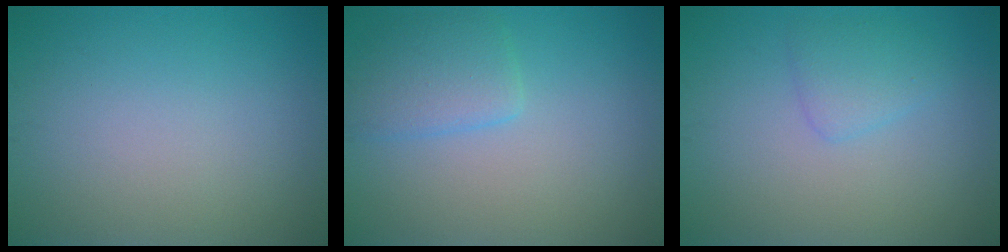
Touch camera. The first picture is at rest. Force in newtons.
{"total": 2.8, "press": 2.8, "slide": 0.3}
{"total": 1.8, "press": 1.8, "slide": 0.1}